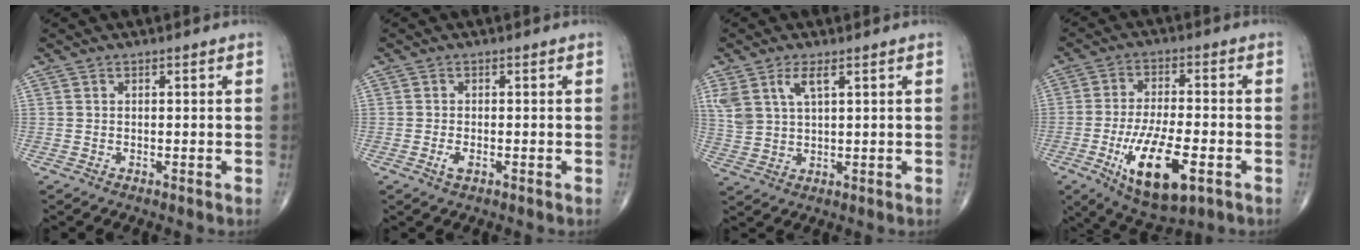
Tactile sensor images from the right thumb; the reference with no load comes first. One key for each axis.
{"total": 1.7, "fx": -0.6, "fy": 0.7, "fz": 1.4, "tx": -0.029, "ty": -0.002, "tz": -0.011}
{"total": 6.1, "fx": 3.1, "fy": 2.4, "fz": 4.6, "tx": -0.104, "ty": -0.007, "tz": 0.069}
{"total": 15.0, "fx": -5.4, "fy": 5.7, "fz": 12.8, "tx": -0.225, "ty": 0.005, "tz": -0.081}